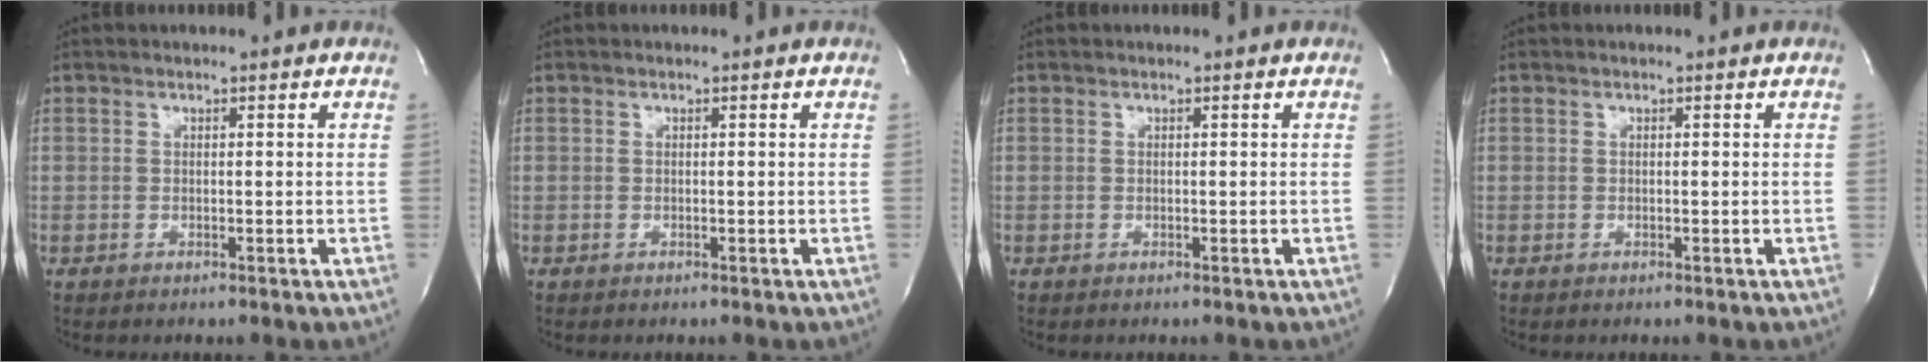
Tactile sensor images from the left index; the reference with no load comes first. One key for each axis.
{"total": 0.0}
{"total": 0.0}
{"total": 0.0}